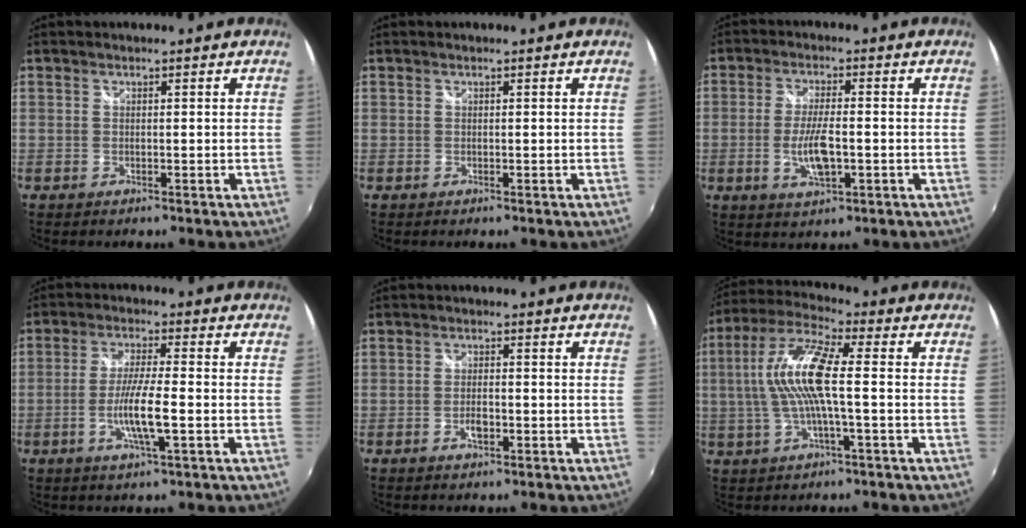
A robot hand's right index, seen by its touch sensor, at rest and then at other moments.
{"total": 0.0}
{"total": 7.1, "force": [-1.6, 2.3, 6.6], "torque": [-0.130, -0.007, -0.028]}
{"total": 7.6, "force": [-2.3, 0.5, 7.2], "torque": [-0.138, -0.009, -0.043]}
{"total": 3.0, "force": [-1.2, 1.3, 2.4], "torque": [-0.047, -0.002, -0.023]}
{"total": 12.2, "force": [-0.2, 2.1, 12.0], "torque": [-0.235, 0.010, -0.006]}